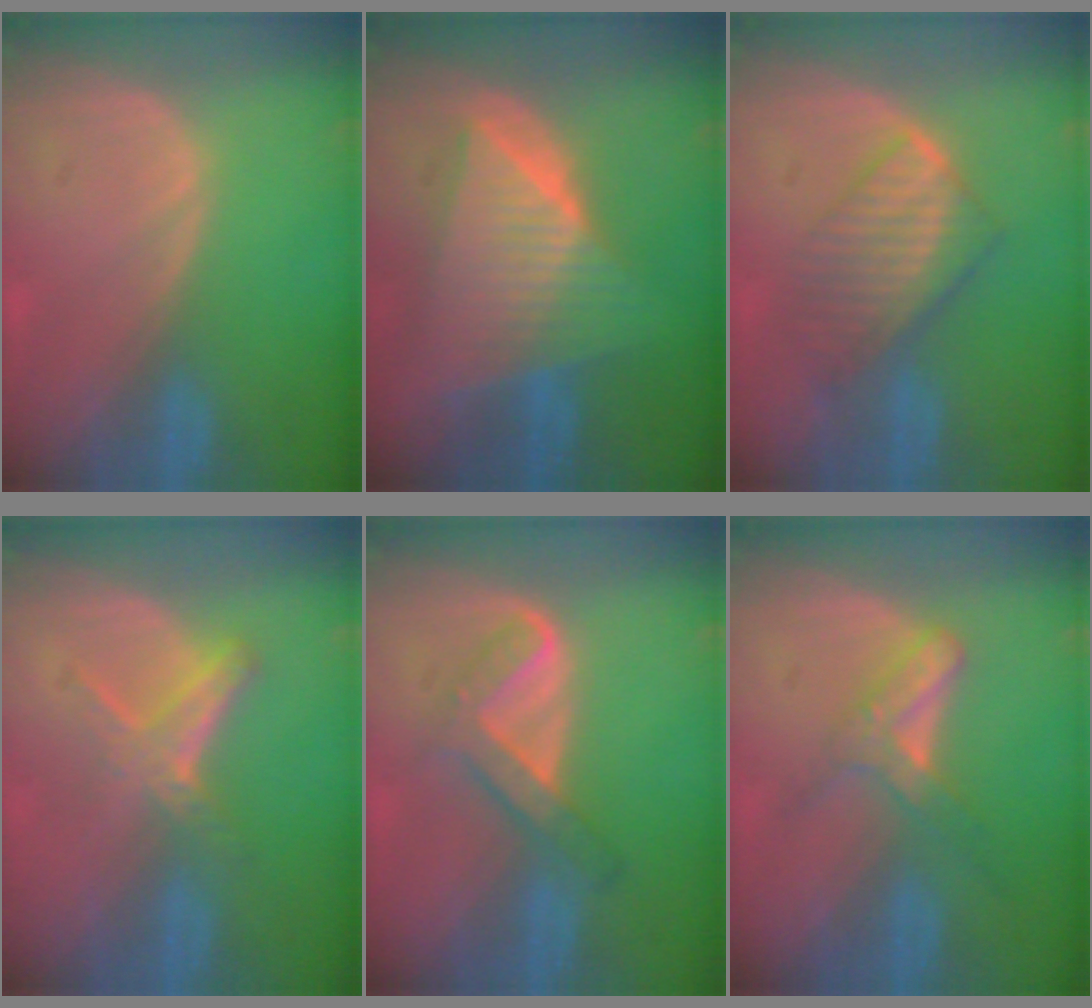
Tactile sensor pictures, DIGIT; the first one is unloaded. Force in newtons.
{"total": 10.0, "press": 9.9, "slide": 0.7}
{"total": 6.6, "press": 6.4, "slide": 1.8}
{"total": 5.0, "press": 4.7, "slide": 1.5}
{"total": 5.3, "press": 5.0, "slide": 1.6}
{"total": 5.6, "press": 4.9, "slide": 2.8}